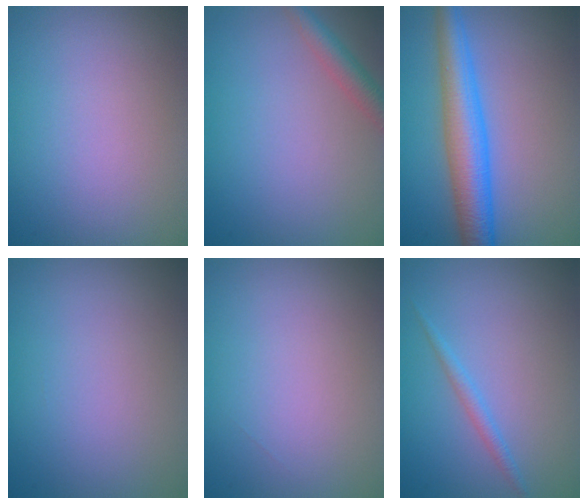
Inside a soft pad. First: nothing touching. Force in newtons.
{"total": 2.4, "press": 2.4, "slide": 0.1}
{"total": 5.9, "press": 5.9, "slide": 0.2}
{"total": 0.0}
{"total": 0.0}
{"total": 1.2, "press": 1.2, "slide": 0.1}